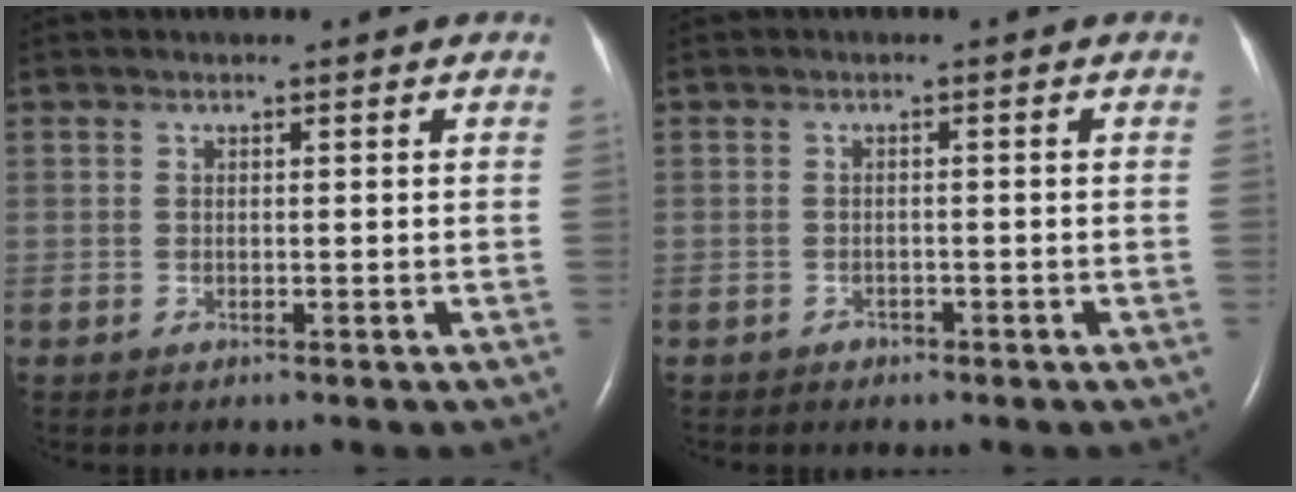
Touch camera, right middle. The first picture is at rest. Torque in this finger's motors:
{"motor_torque": [0.04, -0.02, -0.01, 0.00]}